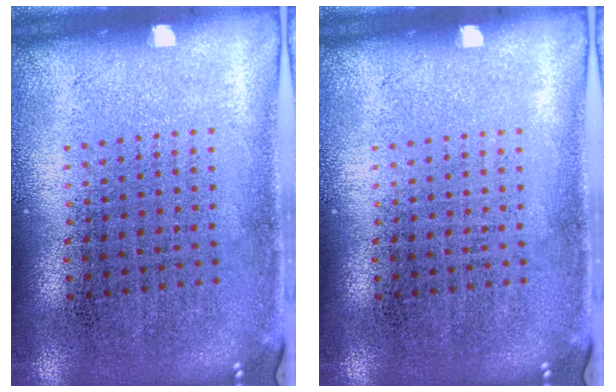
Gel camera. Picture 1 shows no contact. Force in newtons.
{"total": 0.0}